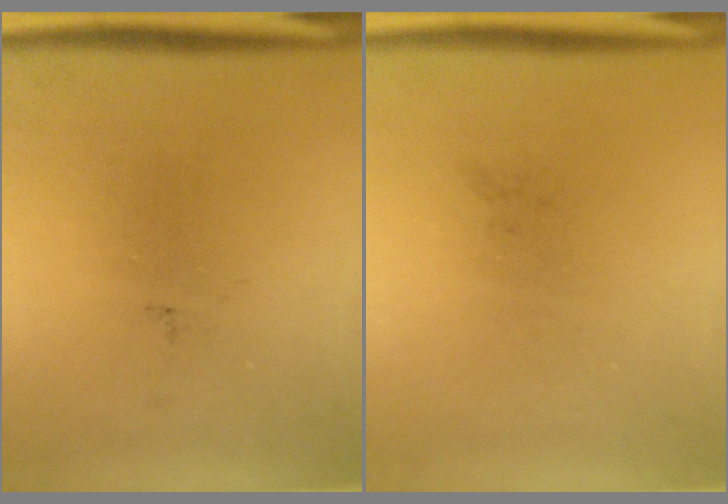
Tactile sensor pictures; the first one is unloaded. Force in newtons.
{"total": 0.0}